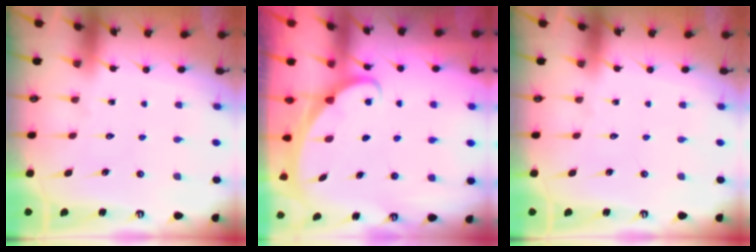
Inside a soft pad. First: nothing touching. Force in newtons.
{"total": 1.7, "press": 1.7, "slide": 0.1}
{"total": 0.0}